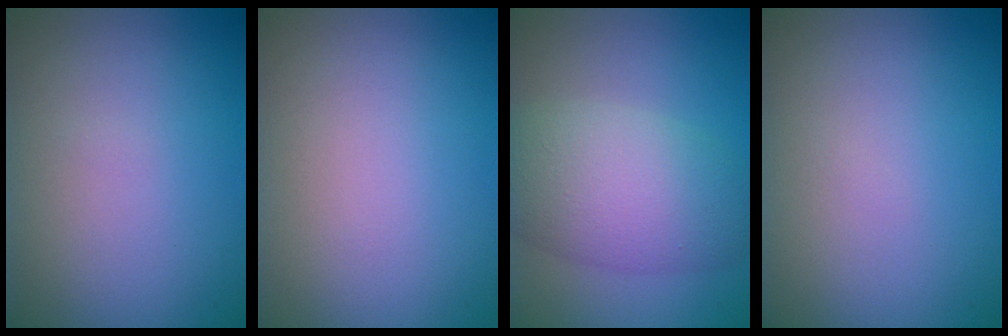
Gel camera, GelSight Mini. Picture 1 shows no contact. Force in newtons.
{"total": 0.0}
{"total": 7.0, "press": 7.0, "slide": 0.1}
{"total": 0.0}